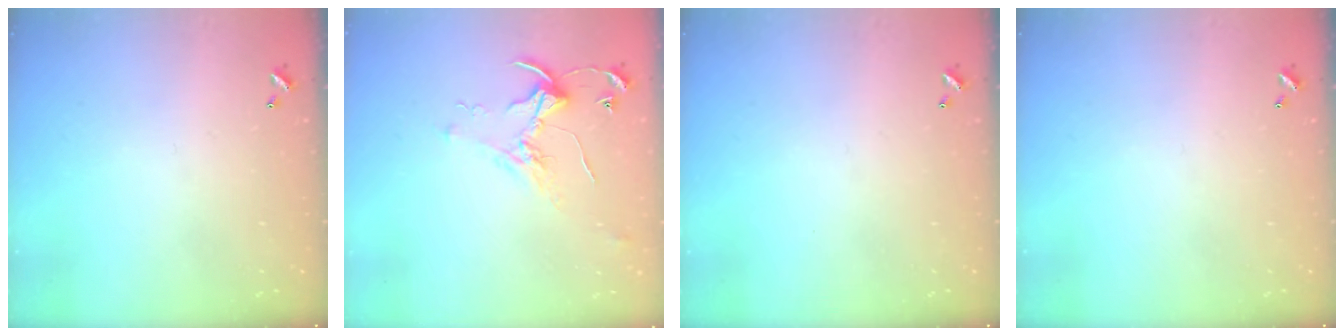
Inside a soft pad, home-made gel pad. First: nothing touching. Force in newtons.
{"total": 2.1, "press": 2.1, "slide": 0.1}
{"total": 0.0}
{"total": 0.0}